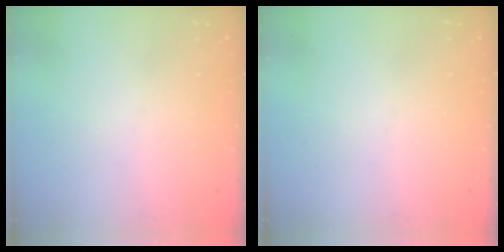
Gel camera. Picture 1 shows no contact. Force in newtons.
{"total": 0.0}